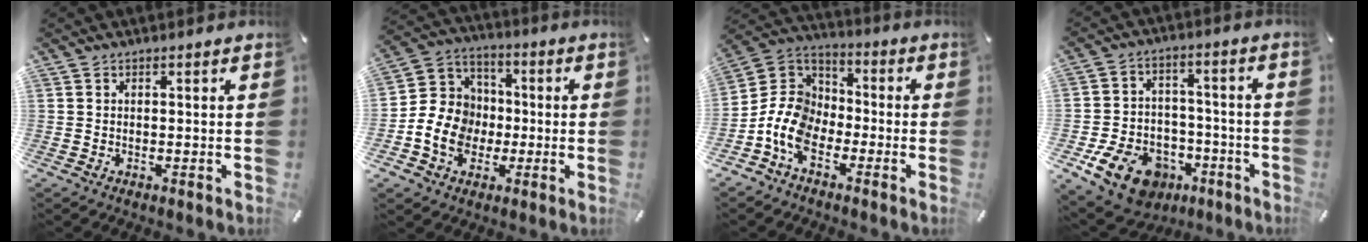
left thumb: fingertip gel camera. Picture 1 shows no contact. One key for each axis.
{"total": 12.3, "fx": -3.4, "fy": 11.0, "fz": 4.5, "tx": -0.102, "ty": 0.031, "tz": -0.056}
{"total": 11.5, "fx": -6.5, "fy": 7.8, "fz": 5.3, "tx": -0.132, "ty": 0.028, "tz": -0.127}
{"total": 13.6, "fx": -7.1, "fy": 9.4, "fz": 6.9, "tx": -0.124, "ty": 0.057, "tz": -0.119}